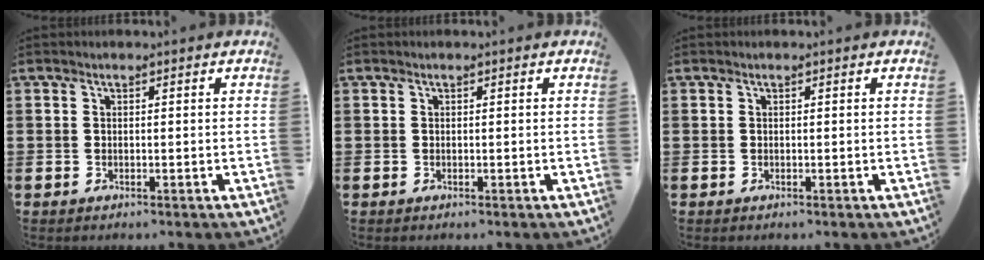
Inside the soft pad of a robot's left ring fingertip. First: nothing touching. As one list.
[{"total": 0.0}, {"total": 0.0}]